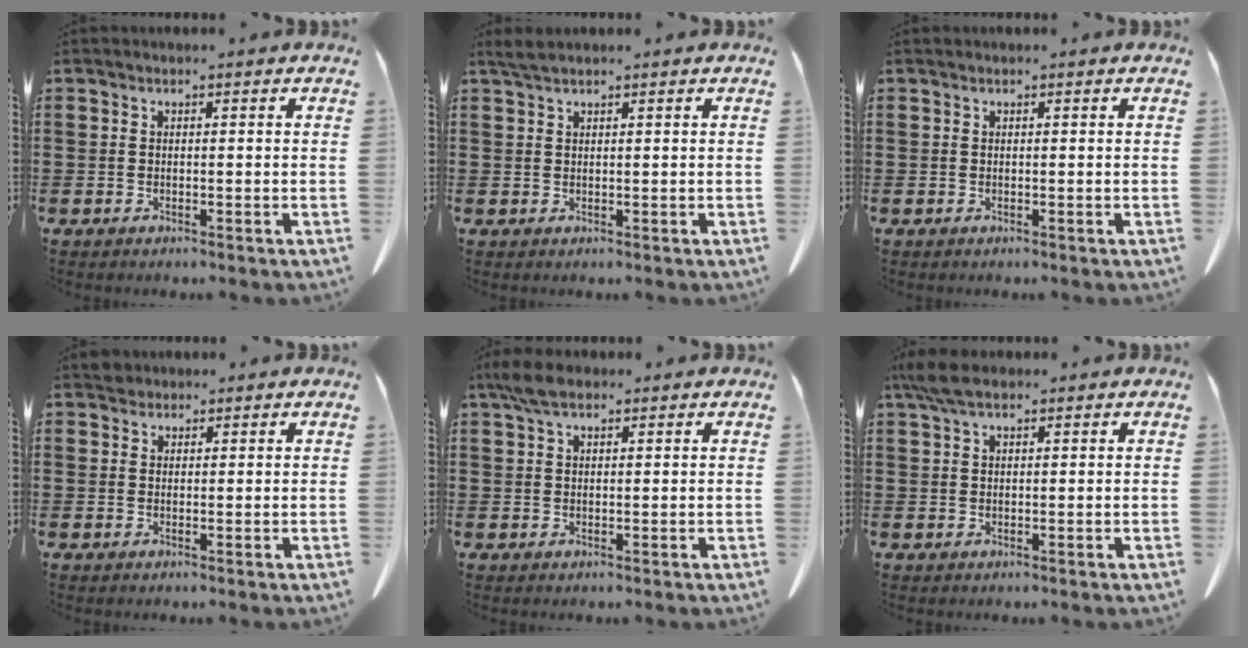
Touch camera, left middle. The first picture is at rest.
{"total": 1.7, "force": [1.3, 0.2, 1.0], "torque": [-0.023, 0.001, 0.025]}
{"total": 0.0}
{"total": 1.5, "force": [1.3, 0.7, 0.1], "torque": [-0.007, 0.002, 0.028]}
{"total": 3.8, "force": [2.4, 1.5, 2.5], "torque": [-0.056, 0.007, 0.045]}
{"total": 4.1, "force": [2.6, 1.4, 2.8], "torque": [-0.062, 0.005, 0.049]}